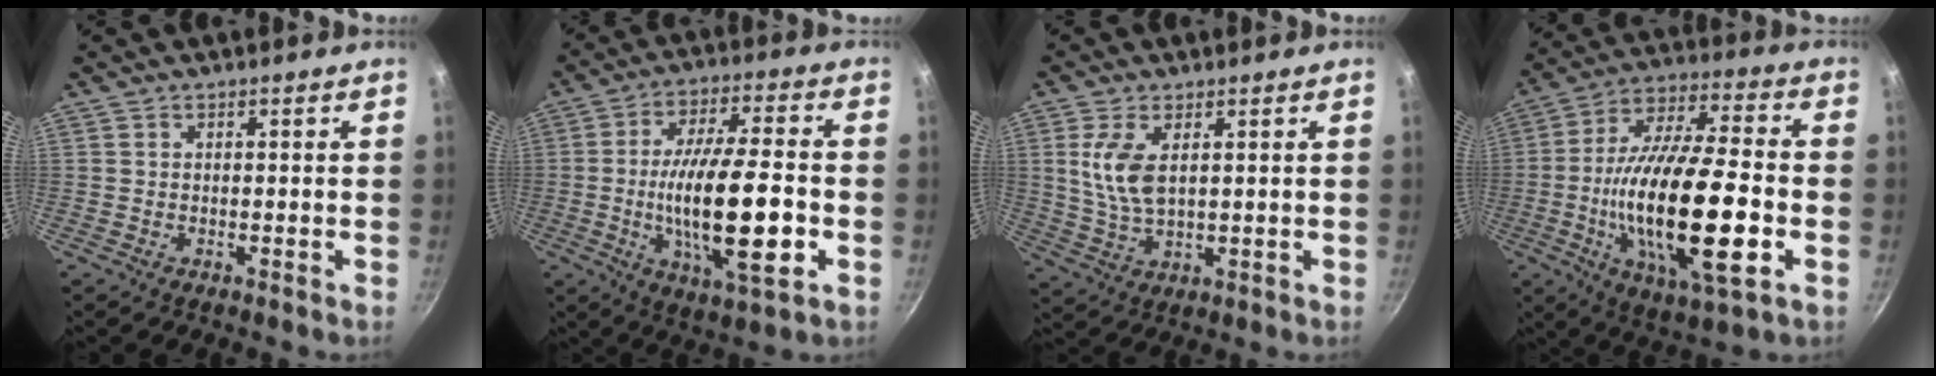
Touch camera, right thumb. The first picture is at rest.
{"total": 18.8, "force": [-3.4, 5.6, 17.7], "torque": [-0.300, 0.012, -0.060]}
{"total": 7.9, "force": [2.1, 3.9, 6.6], "torque": [-0.131, -0.012, 0.046]}
{"total": 25.0, "force": [-5.0, 8.0, 23.1], "torque": [-0.415, 0.017, -0.089]}